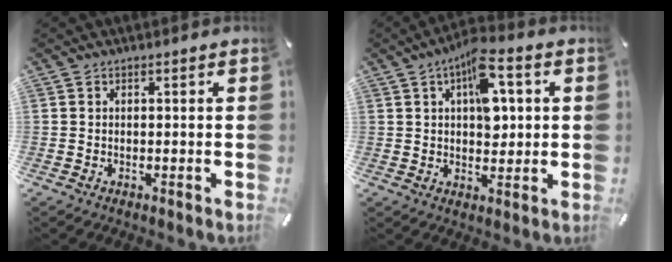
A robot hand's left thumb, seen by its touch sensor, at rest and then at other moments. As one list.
[{"total": 13.5, "force": [5.6, 6.9, 10.3], "torque": [-0.139, -0.021, 0.091]}]